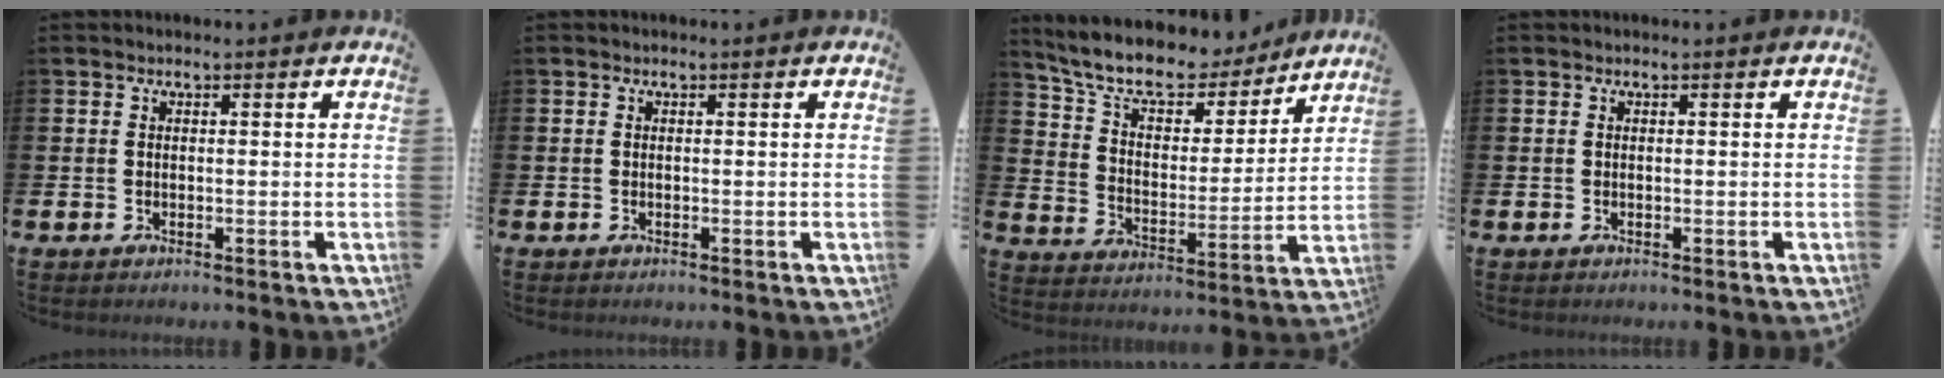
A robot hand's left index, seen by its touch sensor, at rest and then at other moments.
{"total": 0.0}
{"total": 9.6, "force": [8.6, 3.3, 2.8], "torque": [-0.086, -0.060, 0.150]}
{"total": 0.0}